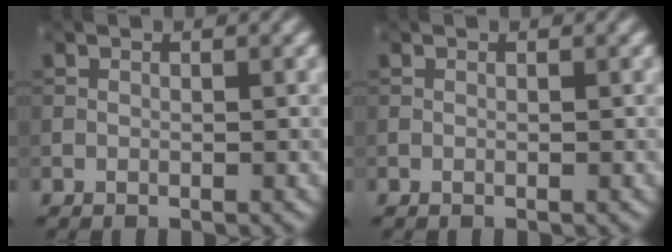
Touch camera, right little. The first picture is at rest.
{"total": 0.0}